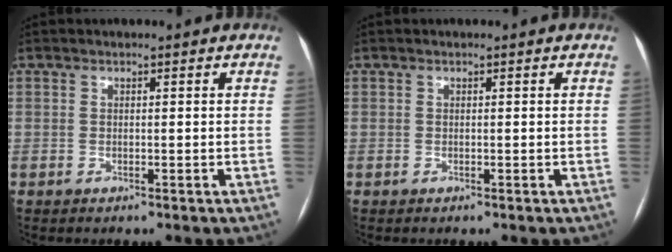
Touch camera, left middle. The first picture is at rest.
{"total": 0.0}